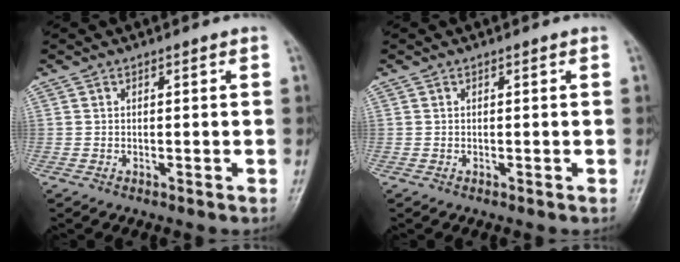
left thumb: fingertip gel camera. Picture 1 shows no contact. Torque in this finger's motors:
{"motor_torque": [0.00, 0.00, -0.06, -0.06, 0.00]}